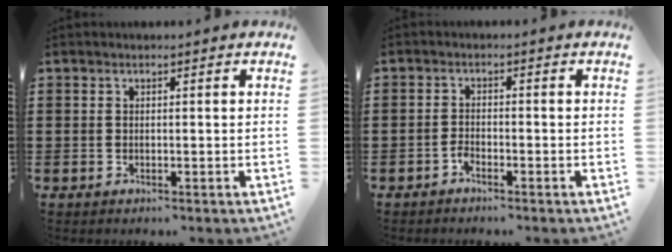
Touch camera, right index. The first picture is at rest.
{"total": 1.4, "force": [-1.2, 0.3, 0.6], "torque": [-0.016, -0.001, -0.023]}